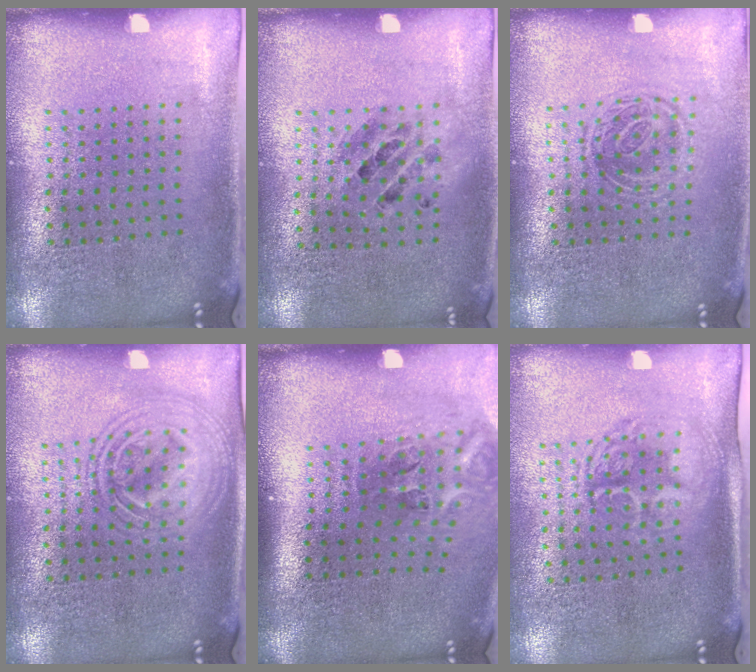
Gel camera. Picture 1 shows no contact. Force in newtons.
{"total": 0.9, "press": 0.9, "slide": 0.2}
{"total": 1.4, "press": 1.0, "slide": 0.9}
{"total": 2.9, "press": 2.9, "slide": 0.4}
{"total": 2.4, "press": 1.6, "slide": 1.8}
{"total": 1.6, "press": 1.4, "slide": 0.8}